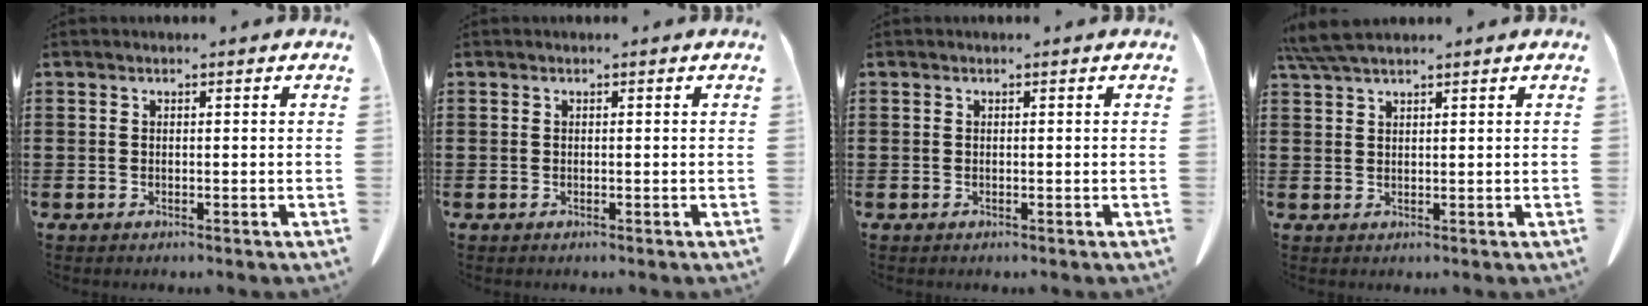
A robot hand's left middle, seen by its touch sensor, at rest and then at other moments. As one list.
[{"total": 0.0}, {"total": 0.0}, {"total": 4.3, "force": [3.4, 0.5, 2.5], "torque": [-0.065, -0.007, 0.064]}]